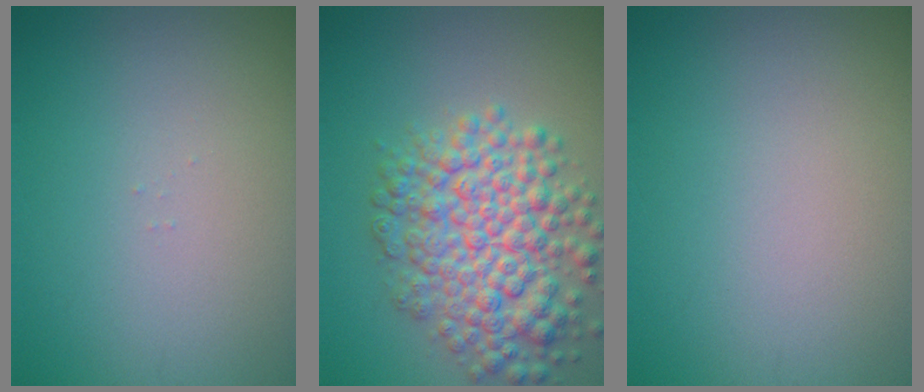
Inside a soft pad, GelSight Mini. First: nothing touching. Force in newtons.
{"total": 7.4, "press": 7.4, "slide": 0.2}
{"total": 0.0}